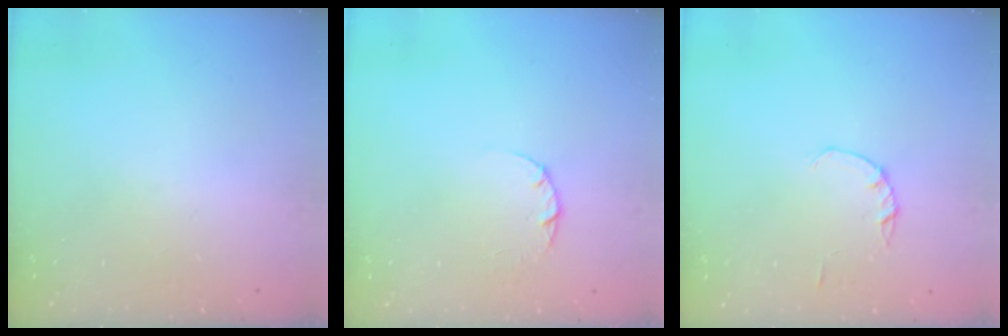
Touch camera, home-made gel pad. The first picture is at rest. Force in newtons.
{"total": 2.2, "press": 2.2, "slide": 0.3}
{"total": 1.4, "press": 1.3, "slide": 0.3}